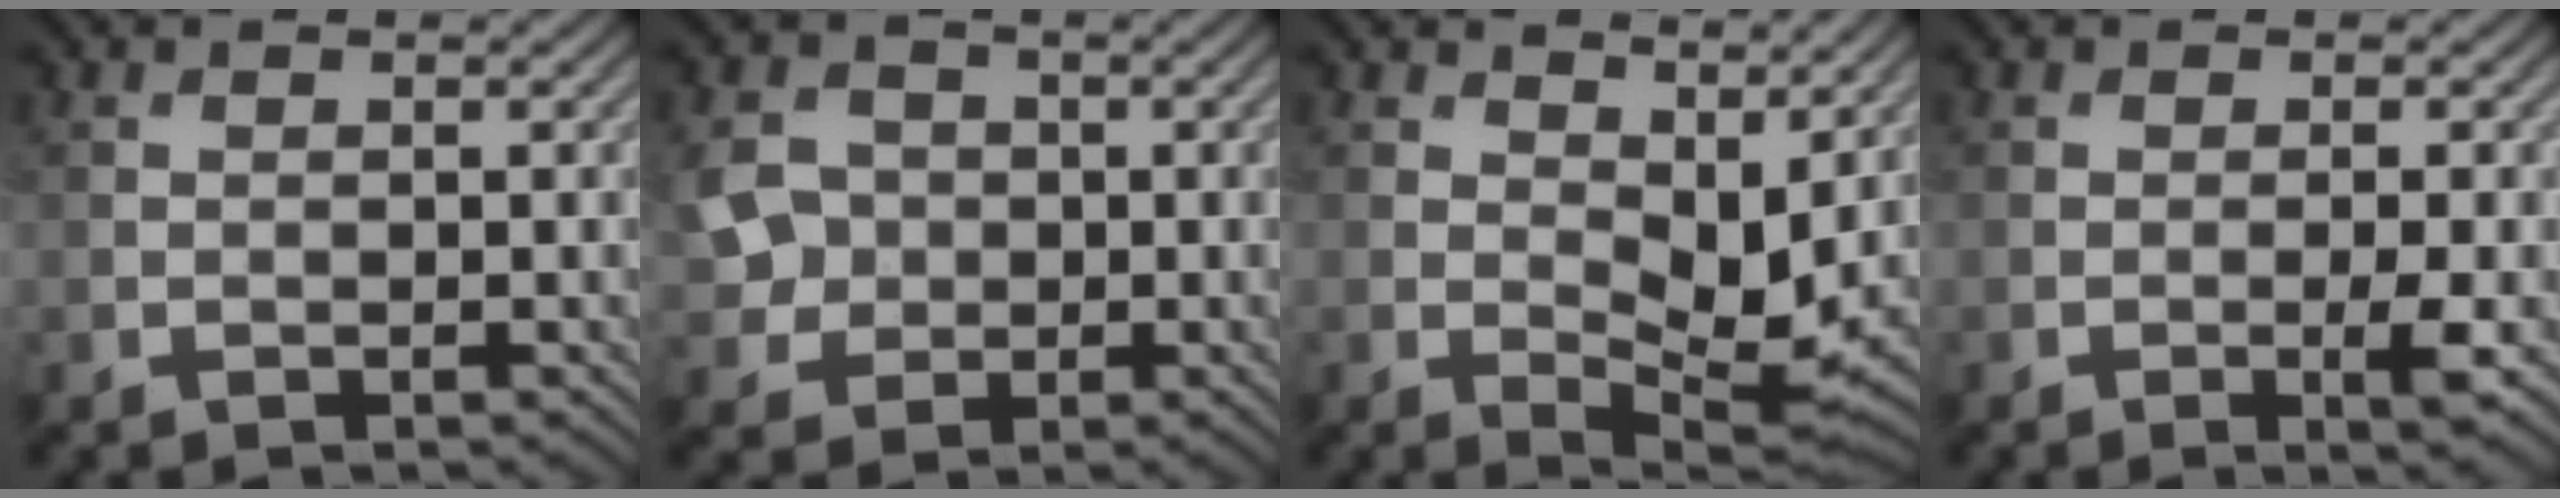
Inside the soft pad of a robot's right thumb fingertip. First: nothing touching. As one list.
[{"total": 5.7, "force": [-0.2, 5.1, 2.3], "torque": [-0.068, -0.007, -0.015]}, {"total": 7.8, "force": [2.7, 4.0, 6.1], "torque": [-0.101, -0.010, 0.047]}, {"total": 2.3, "force": [-0.6, 0.1, 2.3], "torque": [-0.041, -0.001, -0.012]}]